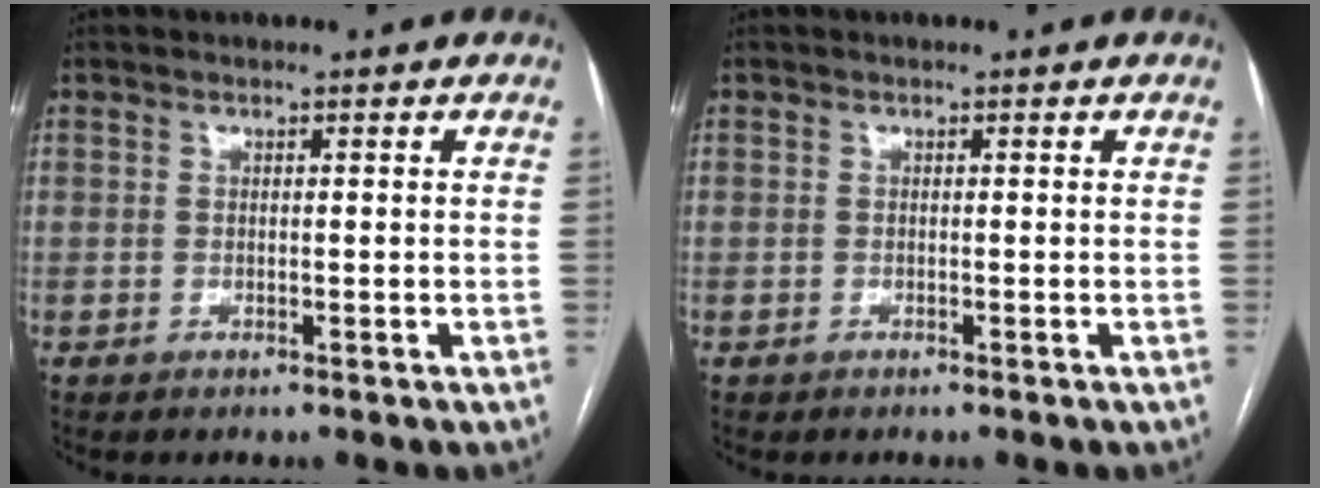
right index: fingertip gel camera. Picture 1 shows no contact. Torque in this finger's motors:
{"motor_torque": [-0.17, 0.09, -0.66, -0.14]}